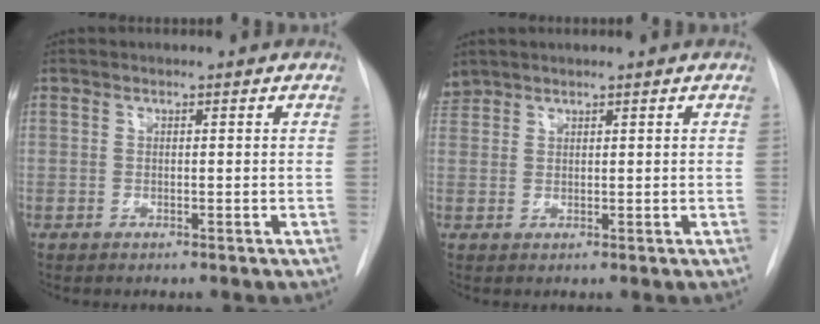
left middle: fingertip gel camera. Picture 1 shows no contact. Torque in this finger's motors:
{"motor_torque": [0.30, -0.36, 0.02, -0.02]}